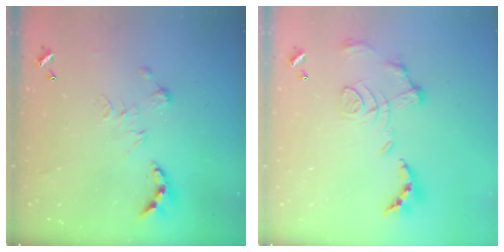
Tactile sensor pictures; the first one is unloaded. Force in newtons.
{"total": 1.5, "press": 0.8, "slide": 1.3}